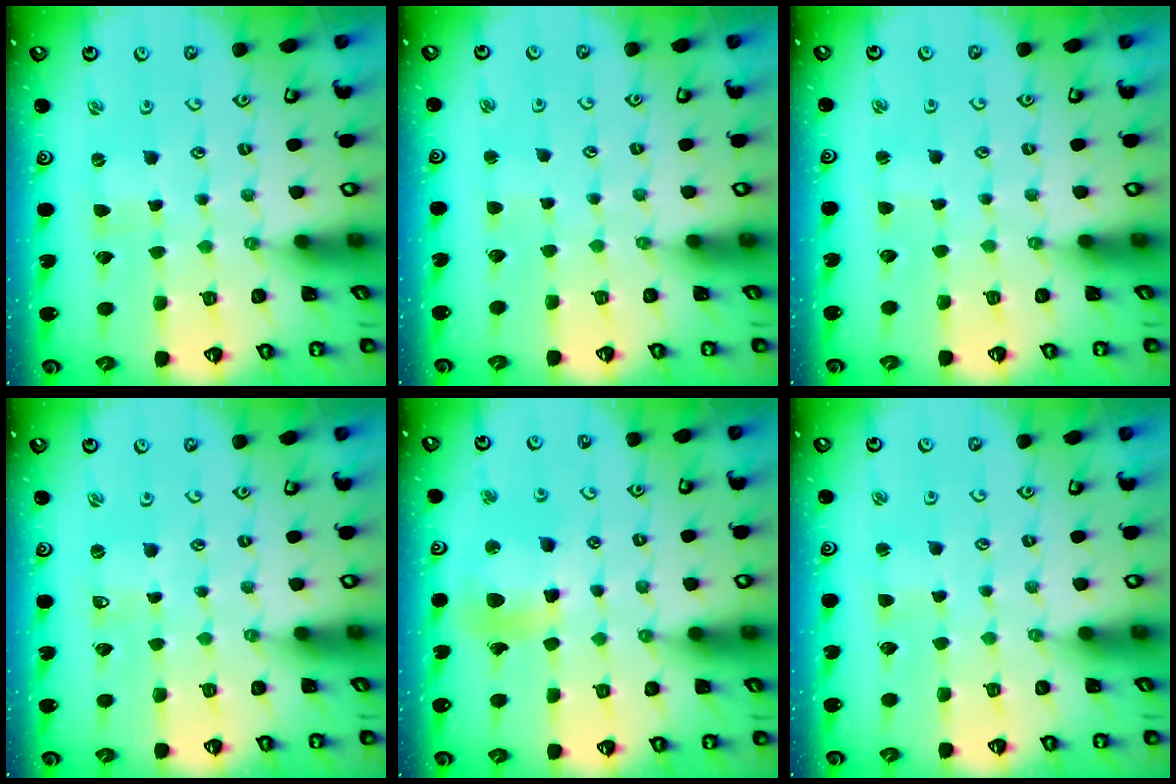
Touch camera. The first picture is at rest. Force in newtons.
{"total": 2.3, "press": 2.3, "slide": 0.2}
{"total": 0.8, "press": 0.8, "slide": 0.2}
{"total": 0.6, "press": 0.6, "slide": 0.0}
{"total": 12.3, "press": 12.2, "slide": 1.6}
{"total": 1.8, "press": 1.8, "slide": 0.3}